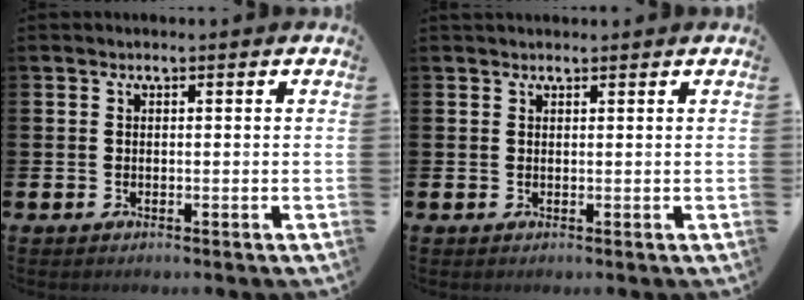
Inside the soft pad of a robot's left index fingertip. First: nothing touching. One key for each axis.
{"total": 0.9, "fx": 0.9, "fy": 0.2, "fz": 0.1, "tx": 0.009, "ty": -0.001, "tz": 0.014}